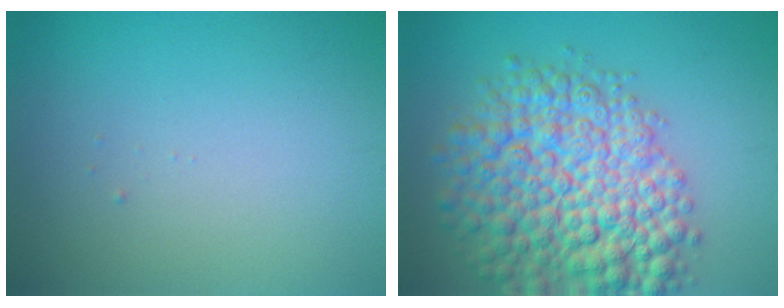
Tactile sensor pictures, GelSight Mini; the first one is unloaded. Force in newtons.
{"total": 10.8, "press": 10.8, "slide": 0.4}